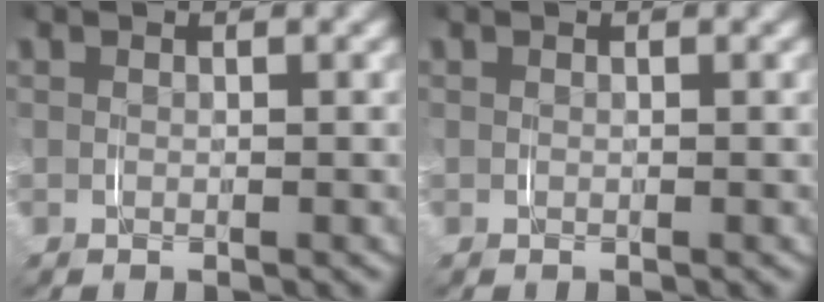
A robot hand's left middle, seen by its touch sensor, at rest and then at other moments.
{"total": 0.0}